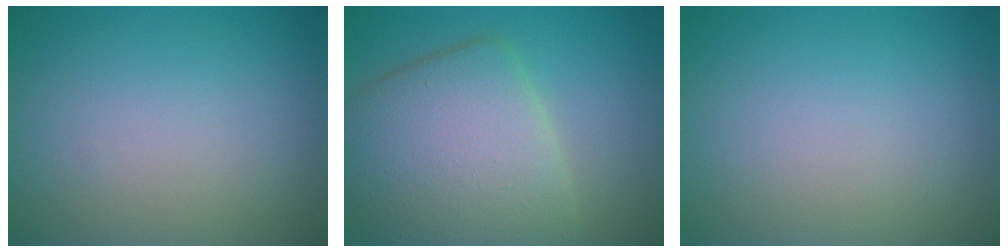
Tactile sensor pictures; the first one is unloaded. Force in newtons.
{"total": 8.6, "press": 8.6, "slide": 0.4}
{"total": 0.0}